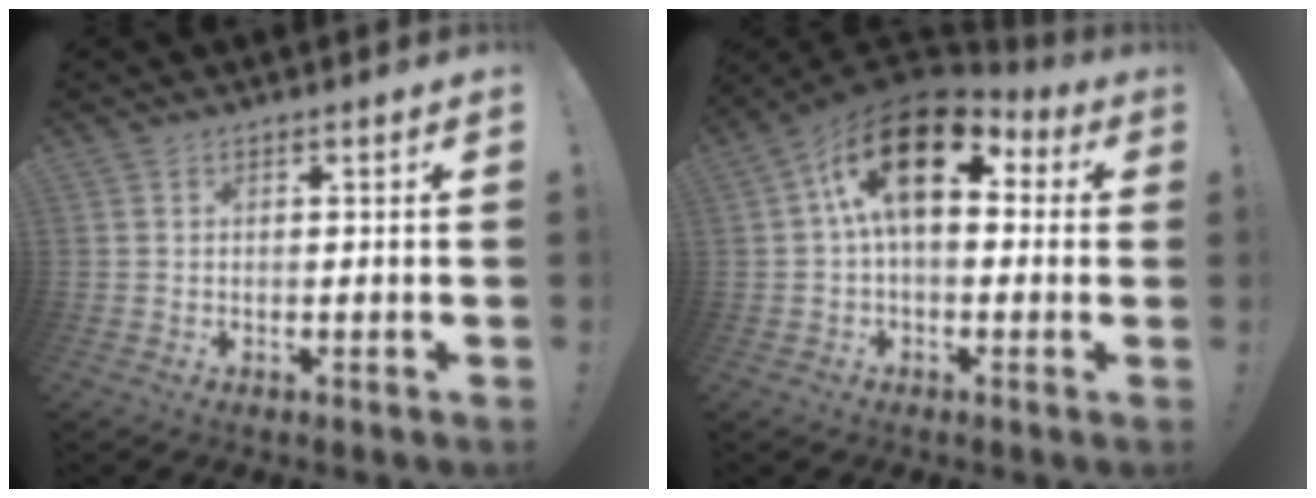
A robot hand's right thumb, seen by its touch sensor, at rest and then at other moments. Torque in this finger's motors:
{"motor_torque": [1.71, 3.30, 1.07, -0.61, 0.49]}